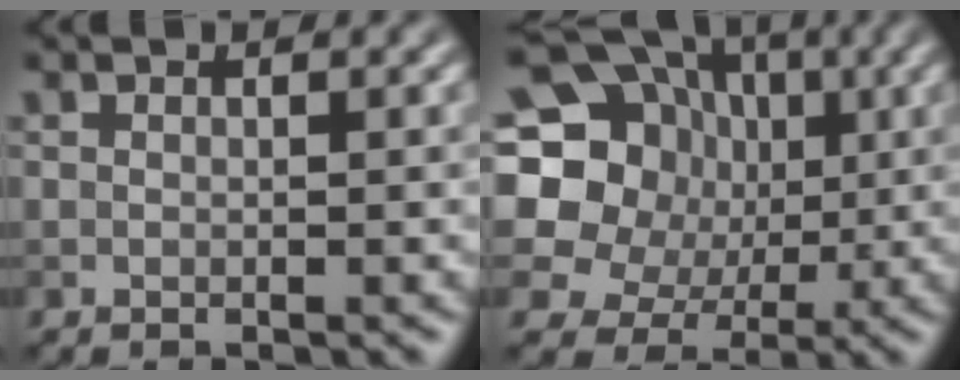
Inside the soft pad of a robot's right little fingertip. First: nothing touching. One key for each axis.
{"total": 17.3, "fx": 3.0, "fy": 15.5, "fz": 7.0, "tx": -0.162, "ty": 0.035, "tz": 0.021}